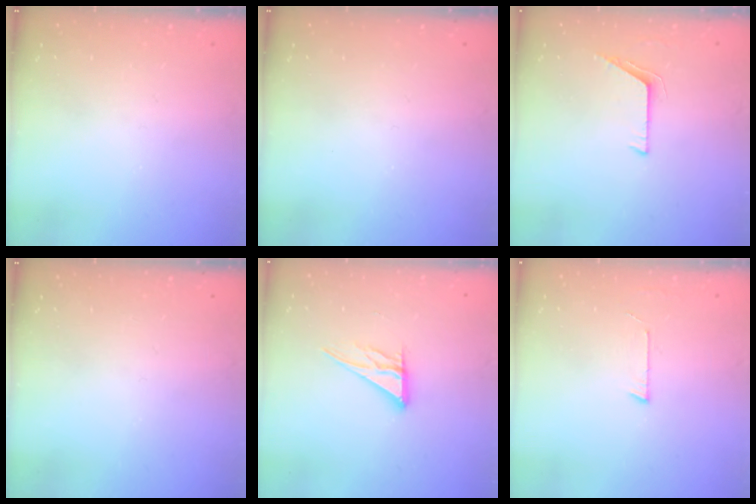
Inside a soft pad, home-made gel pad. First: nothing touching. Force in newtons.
{"total": 0.0}
{"total": 6.1, "press": 6.0, "slide": 0.6}
{"total": 0.0}
{"total": 10.2, "press": 10.1, "slide": 0.9}
{"total": 2.7, "press": 2.7, "slide": 0.2}